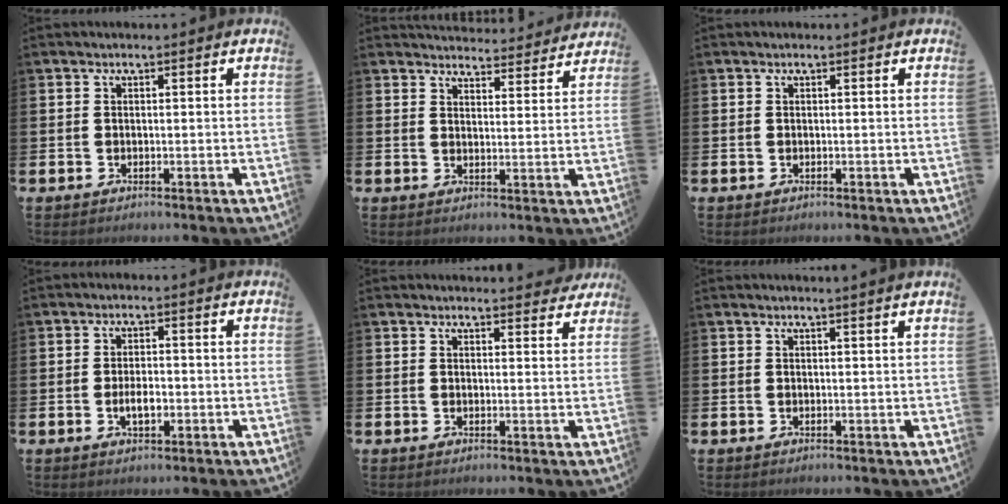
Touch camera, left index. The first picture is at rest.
{"total": 4.2, "force": [4.1, 0.8, -0.1], "torque": [-0.004, -0.033, 0.071]}
{"total": 0.0}
{"total": 2.8, "force": [-0.5, 1.5, 2.4], "torque": [-0.036, -0.001, -0.012]}
{"total": 2.6, "force": [2.6, 0.2, 0.0], "torque": [0.012, -0.021, 0.043]}
{"total": 0.9, "force": [0.8, -0.3, 0.2], "torque": [0.001, -0.005, 0.015]}